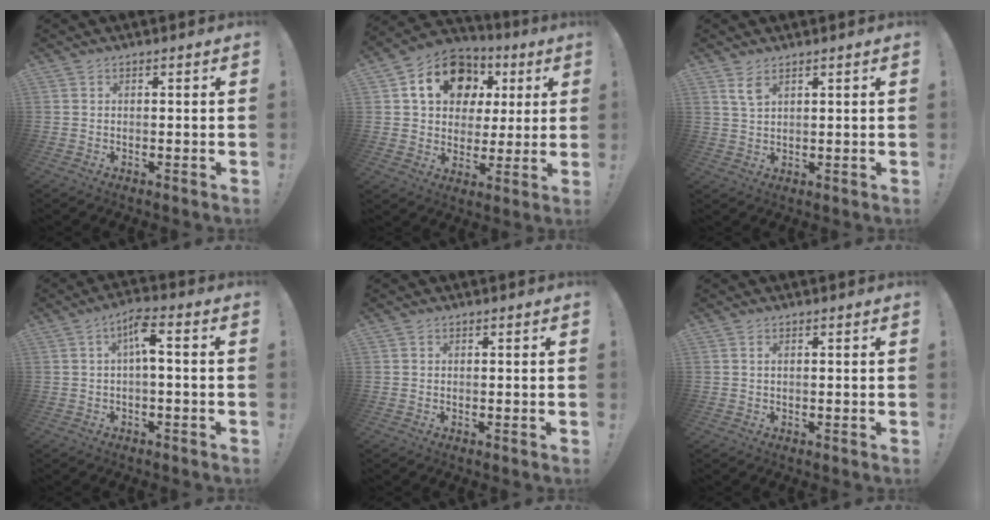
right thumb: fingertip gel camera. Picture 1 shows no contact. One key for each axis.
{"total": 17.6, "fx": 6.9, "fy": 13.0, "fz": 9.6, "tx": -0.145, "ty": -0.015, "tz": 0.135}
{"total": 4.1, "fx": 2.4, "fy": 1.7, "fz": 2.8, "tx": -0.045, "ty": -0.010, "tz": 0.043}
{"total": 6.5, "fx": 0.7, "fy": 1.9, "fz": 6.1, "tx": -0.100, "ty": 0.000, "tz": 0.008}
{"total": 0.0}
{"total": 0.7, "fx": 0.2, "fy": 0.1, "fz": 0.7, "tx": -0.014, "ty": 0.002, "tz": 0.004}